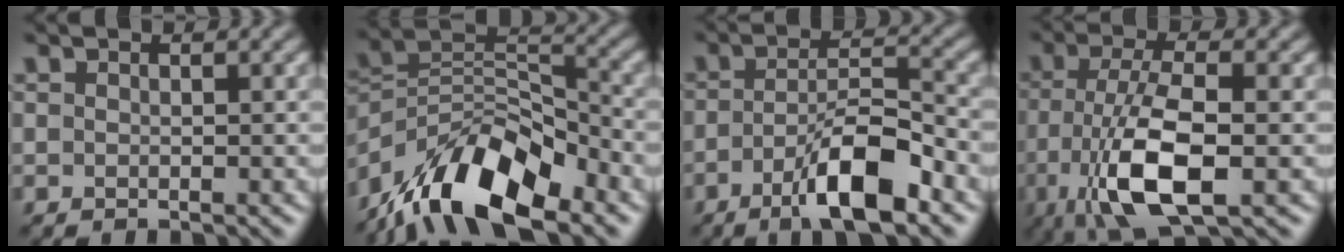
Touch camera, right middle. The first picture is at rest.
{"total": 11.9, "force": [-8.5, 4.9, 6.7], "torque": [-0.117, 0.013, -0.174]}
{"total": 7.1, "force": [-3.7, 1.8, 5.7], "torque": [-0.100, 0.006, -0.066]}
{"total": 8.1, "force": [-2.8, 2.9, 7.1], "torque": [-0.149, -0.001, -0.055]}